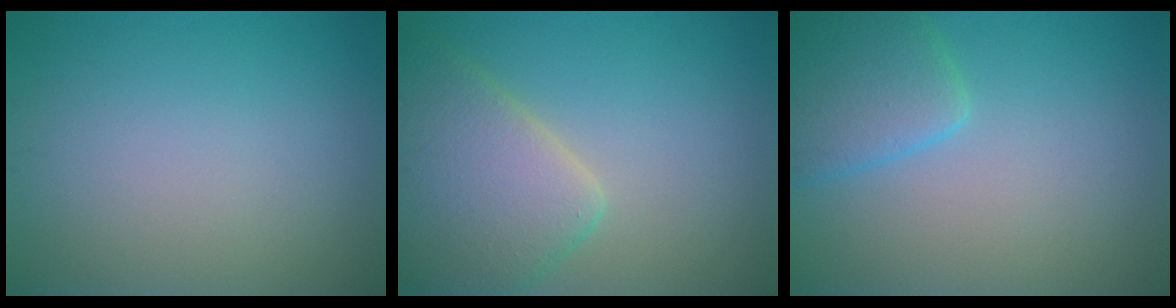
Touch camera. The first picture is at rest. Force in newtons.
{"total": 6.5, "press": 6.5, "slide": 0.6}
{"total": 3.8, "press": 3.8, "slide": 0.3}